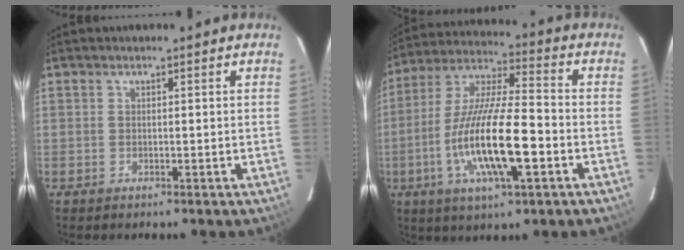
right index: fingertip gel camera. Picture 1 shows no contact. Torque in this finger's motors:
{"motor_torque": [0.80, -0.38, 1.05, 0.21]}